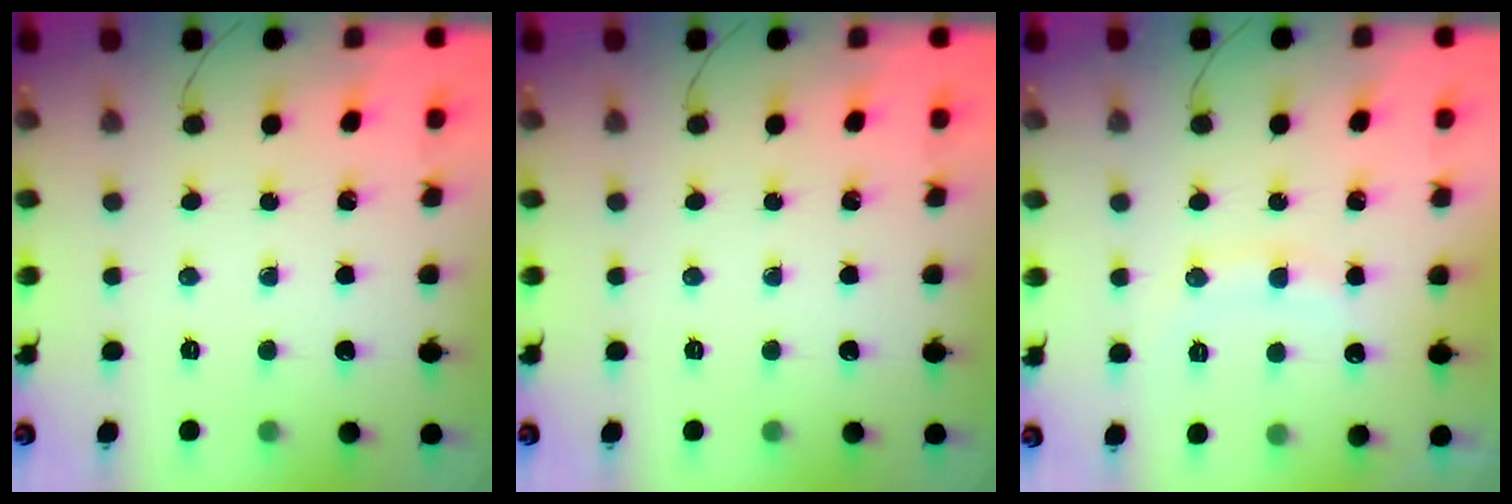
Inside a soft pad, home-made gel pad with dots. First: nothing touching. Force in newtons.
{"total": 0.0}
{"total": 8.8, "press": 8.8, "slide": 1.0}